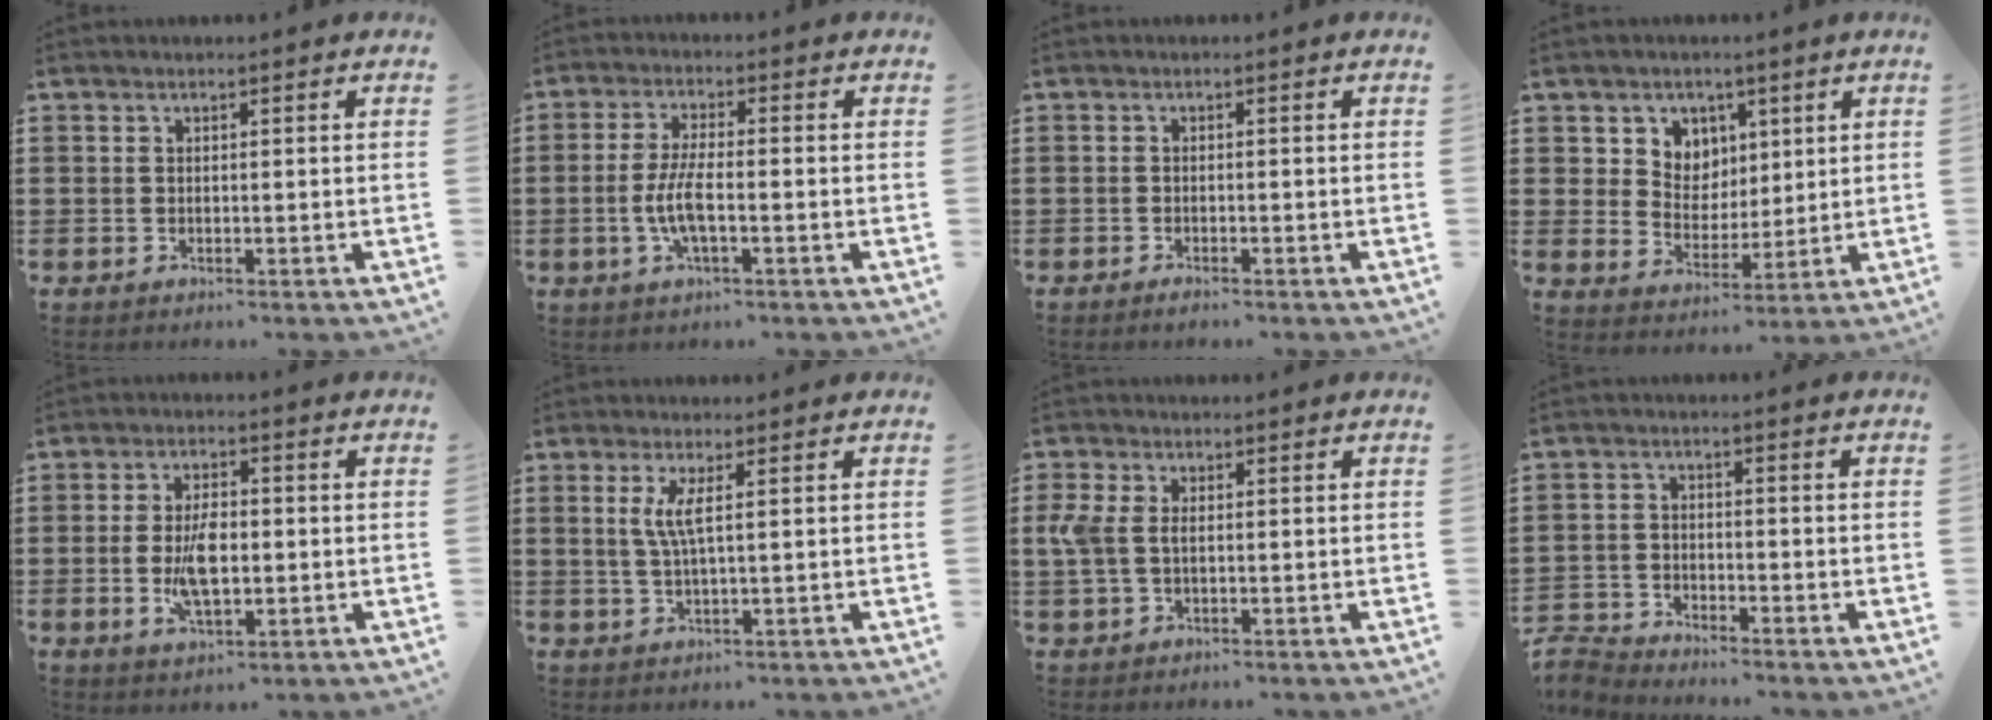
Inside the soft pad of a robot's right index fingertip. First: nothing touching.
{"total": 5.6, "force": [-1.3, 1.4, 5.3], "torque": [-0.121, -0.006, -0.032]}
{"total": 0.8, "force": [-0.7, 0.0, 0.3], "torque": [-0.011, -0.007, -0.012]}
{"total": 5.6, "force": [2.9, 4.7, 0.0], "torque": [-0.027, -0.005, 0.051]}
{"total": 6.7, "force": [-0.7, 3.1, 5.9], "torque": [-0.125, -0.007, -0.021]}
{"total": 3.9, "force": [0.9, 0.2, 3.8], "torque": [-0.083, -0.007, 0.011]}
{"total": 3.6, "force": [0.3, 2.3, 2.8], "torque": [-0.090, -0.002, -0.005]}
{"total": 3.4, "force": [-3.4, 0.4, 0.0], "torque": [-0.021, -0.006, -0.077]}